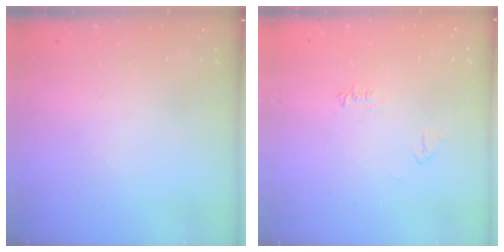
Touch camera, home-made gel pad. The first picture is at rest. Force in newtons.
{"total": 5.3, "press": 5.3, "slide": 0.6}